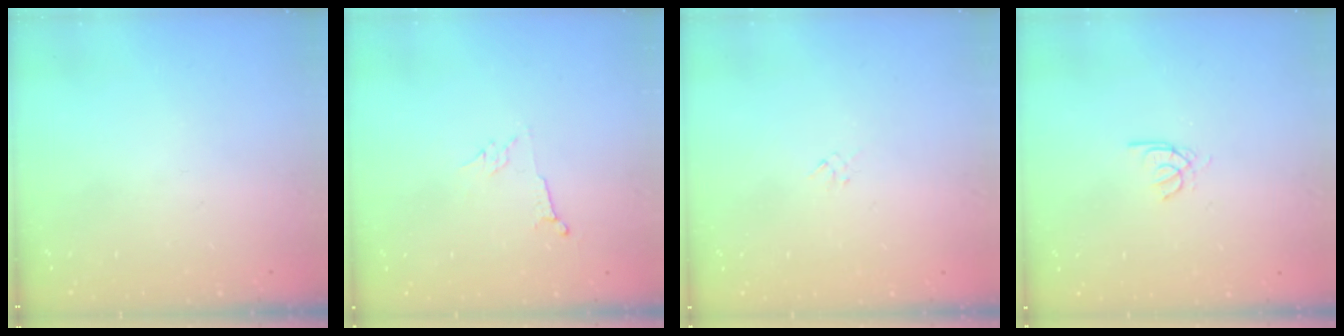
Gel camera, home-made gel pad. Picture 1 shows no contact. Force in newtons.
{"total": 4.0, "press": 4.0, "slide": 0.7}
{"total": 1.3, "press": 1.2, "slide": 0.5}
{"total": 2.6, "press": 2.6, "slide": 0.3}